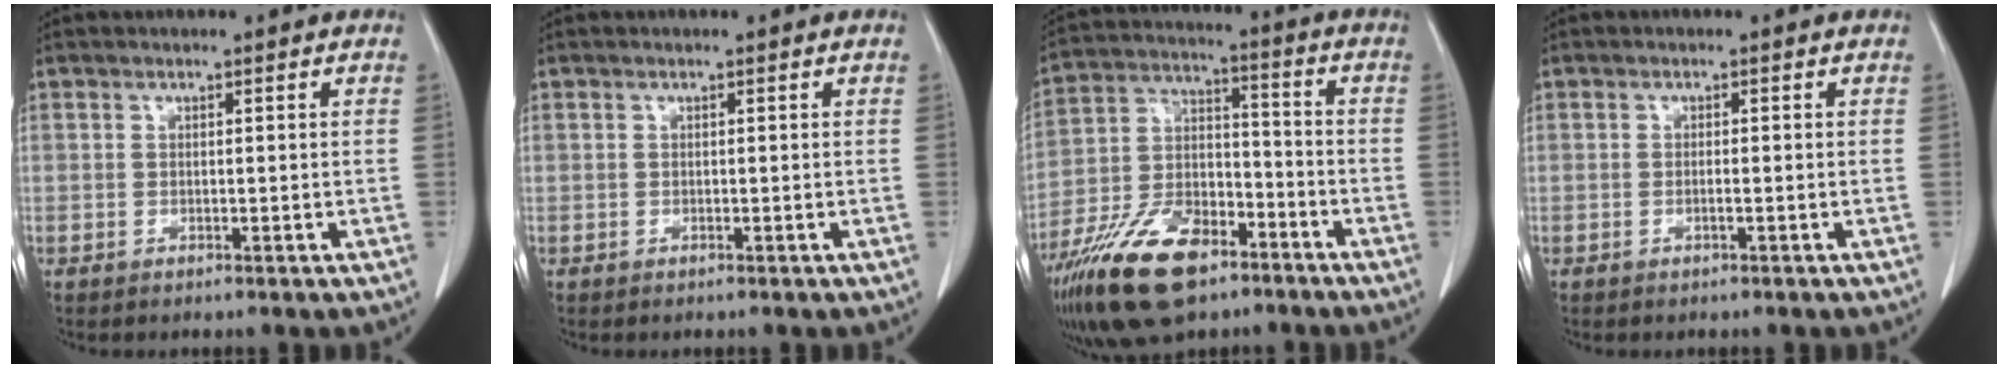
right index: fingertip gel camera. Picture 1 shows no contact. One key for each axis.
{"total": 0.0}
{"total": 16.5, "fx": -10.8, "fy": 7.1, "fz": 10.2, "tx": -0.205, "ty": 0.001, "tz": -0.194}
{"total": 0.7, "fx": -0.2, "fy": 0.0, "fz": 0.7, "tx": -0.014, "ty": 0.000, "tz": -0.004}